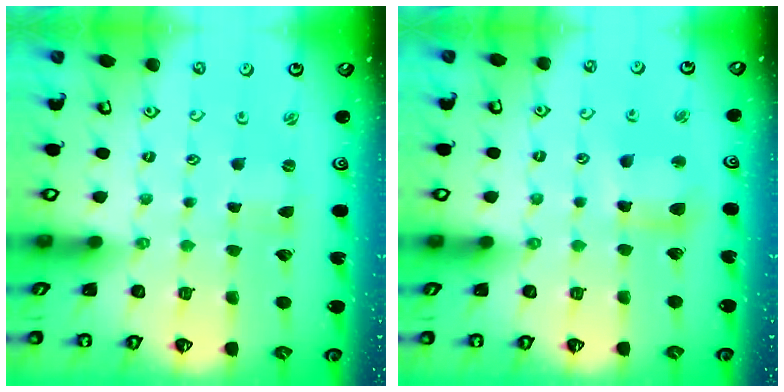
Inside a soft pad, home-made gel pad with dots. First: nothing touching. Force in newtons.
{"total": 8.5, "press": 8.4, "slide": 1.3}